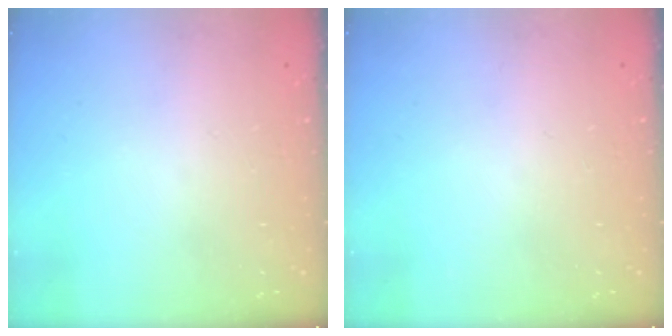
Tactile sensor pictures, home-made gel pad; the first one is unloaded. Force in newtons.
{"total": 0.0}